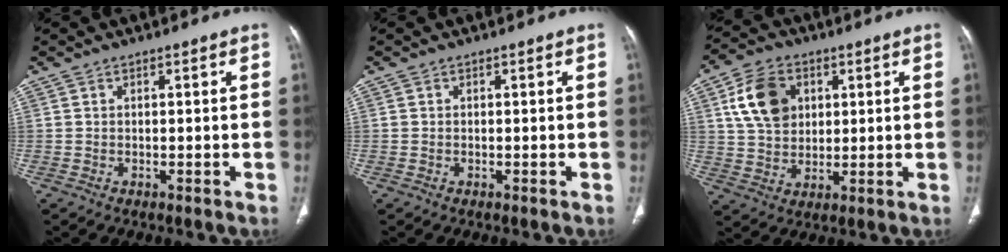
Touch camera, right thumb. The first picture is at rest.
{"total": 0.0}
{"total": 11.1, "force": [3.5, 8.2, 6.5], "torque": [-0.098, -0.004, 0.067]}